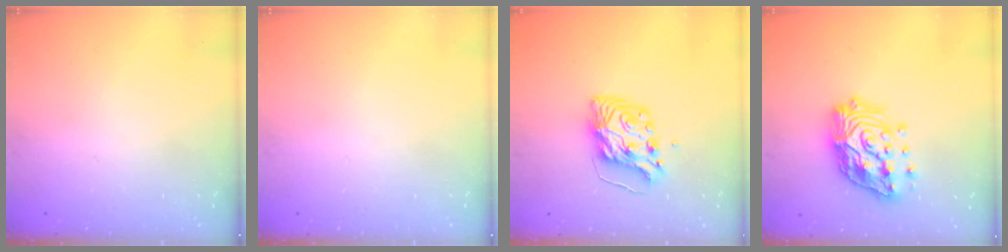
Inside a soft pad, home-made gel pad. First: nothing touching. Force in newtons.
{"total": 0.0}
{"total": 9.2, "press": 9.1, "slide": 1.3}
{"total": 19.6, "press": 19.5, "slide": 2.3}